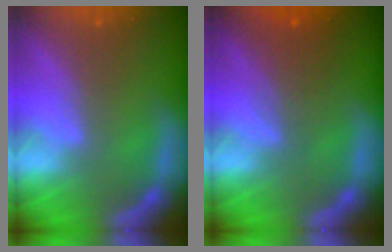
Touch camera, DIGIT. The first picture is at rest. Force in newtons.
{"total": 3.0}